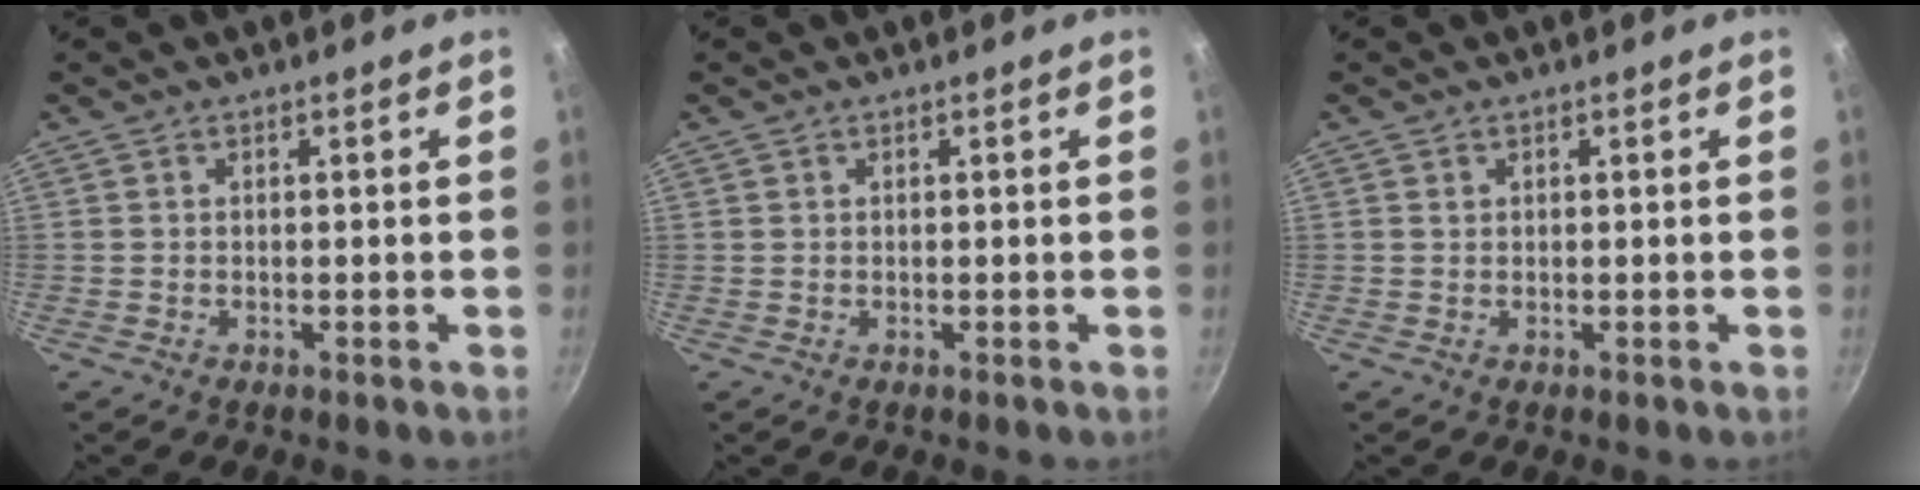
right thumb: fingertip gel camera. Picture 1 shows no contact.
{"total": 0.0}
{"total": 0.5, "force": [0.2, 0.4, 0.1], "torque": [-0.001, 0.001, 0.004]}